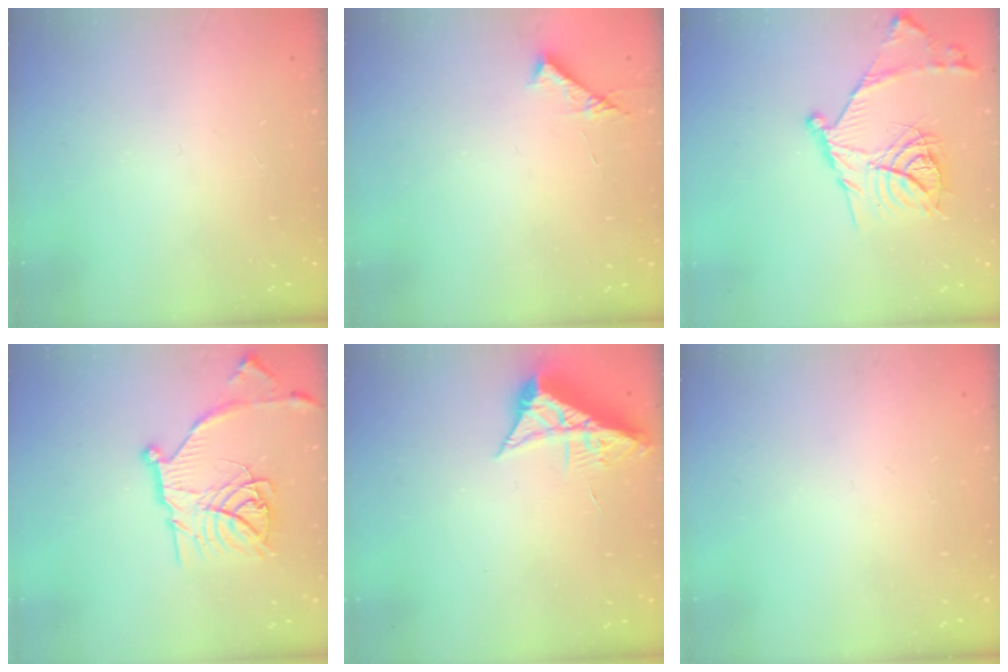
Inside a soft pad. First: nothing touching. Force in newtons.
{"total": 6.9, "press": 6.9, "slide": 0.7}
{"total": 18.4, "press": 18.4, "slide": 1.3}
{"total": 19.1, "press": 19.0, "slide": 1.7}
{"total": 7.3, "press": 7.3, "slide": 0.2}
{"total": 0.0}